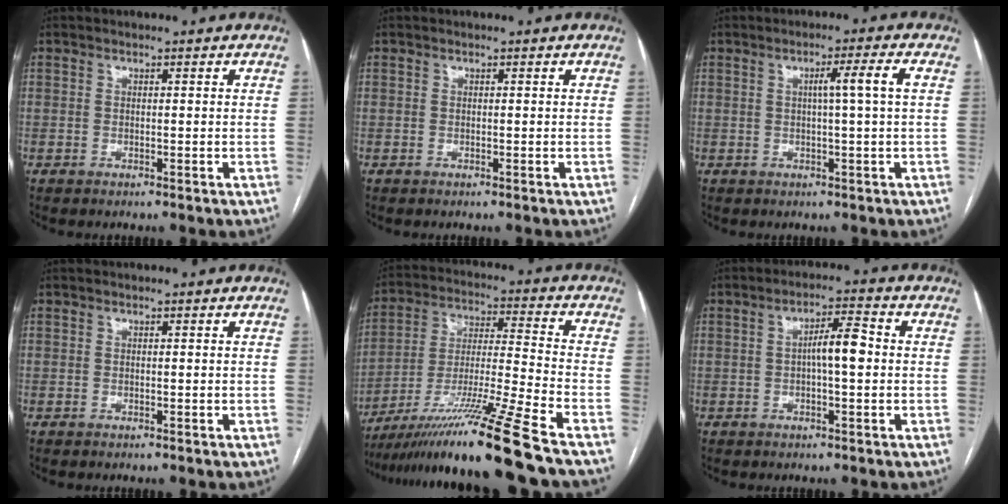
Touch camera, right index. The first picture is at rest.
{"total": 0.0}
{"total": 4.2, "force": [0.6, -1.0, 4.1], "torque": [-0.067, 0.008, 0.011]}
{"total": 0.0}
{"total": 19.0, "force": [-14.6, -3.3, 11.7], "torque": [-0.221, -0.026, -0.260]}
{"total": 5.3, "force": [-0.1, 0.9, 5.2], "torque": [-0.087, 0.015, -0.003]}